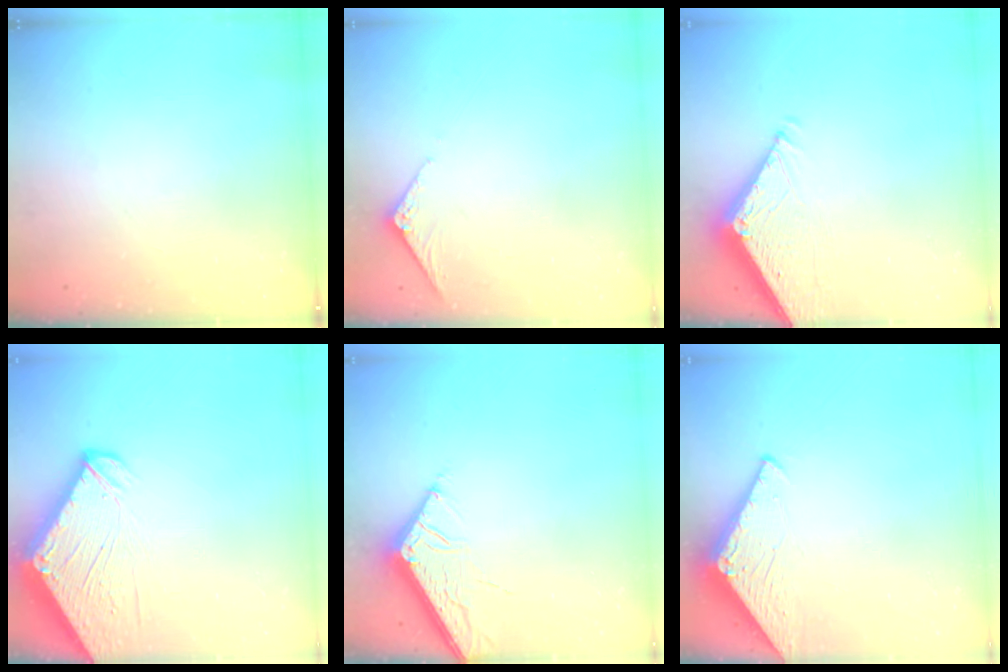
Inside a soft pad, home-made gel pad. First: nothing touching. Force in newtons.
{"total": 3.9, "press": 3.9, "slide": 0.3}
{"total": 5.9, "press": 5.9, "slide": 0.5}
{"total": 9.2, "press": 9.1, "slide": 1.0}
{"total": 5.7, "press": 5.7, "slide": 0.6}
{"total": 2.9, "press": 2.9, "slide": 0.2}